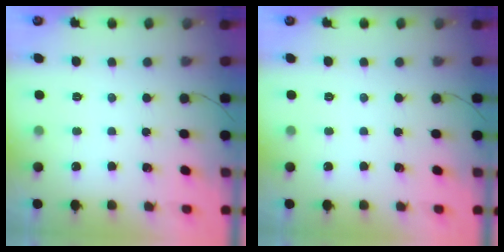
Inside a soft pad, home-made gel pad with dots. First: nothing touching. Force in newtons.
{"total": 0.0}